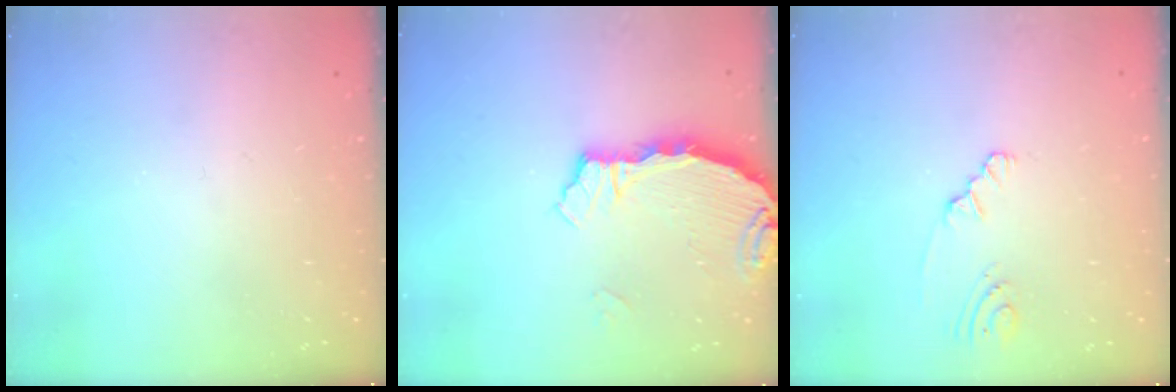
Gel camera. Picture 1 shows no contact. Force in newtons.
{"total": 3.4, "press": 3.4, "slide": 0.4}
{"total": 1.6, "press": 1.6, "slide": 0.3}